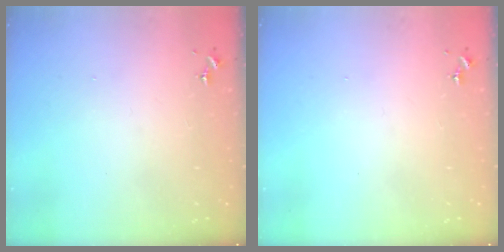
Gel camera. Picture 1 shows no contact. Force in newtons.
{"total": 0.0}